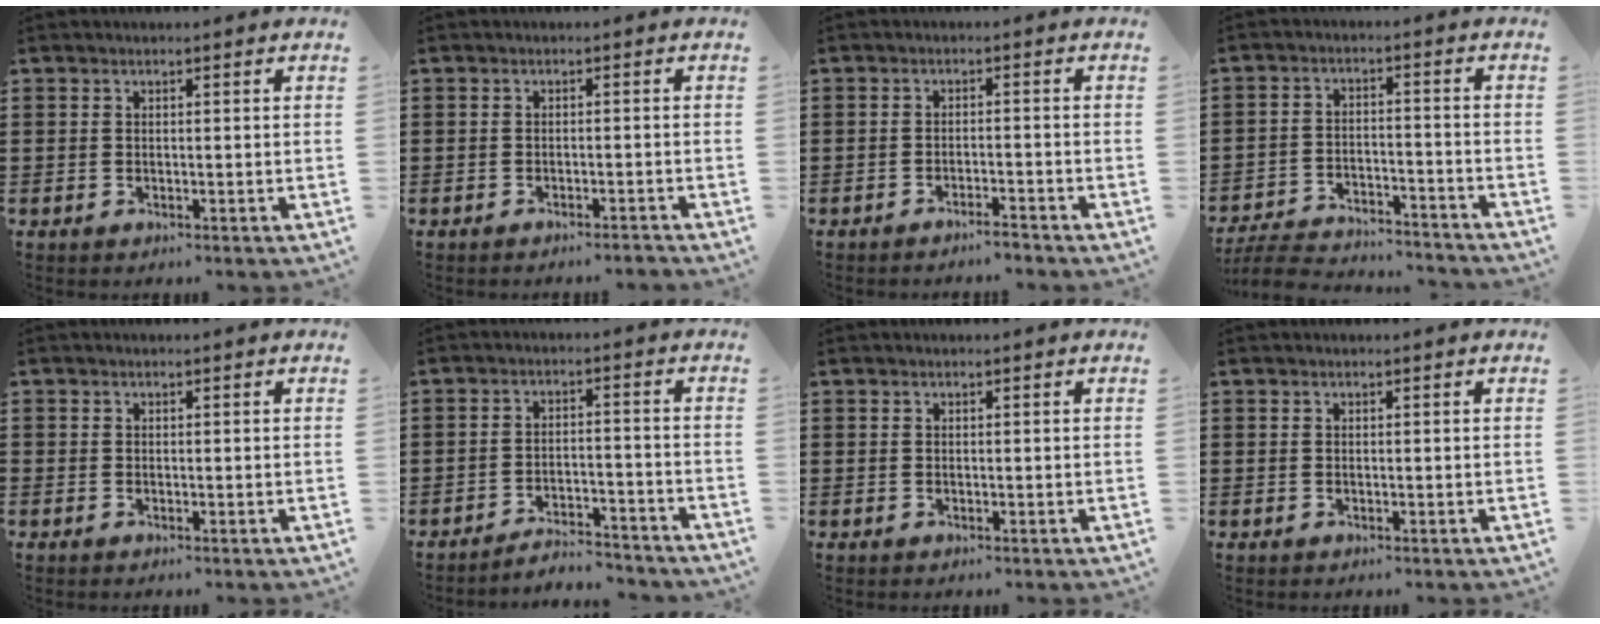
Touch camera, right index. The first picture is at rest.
{"total": 1.3, "force": [-1.2, -0.1, 0.3], "torque": [-0.007, 0.003, -0.025]}
{"total": 2.1, "force": [-2.1, 0.0, 0.6], "torque": [-0.013, 0.000, -0.042]}
{"total": 6.0, "force": [-5.8, 0.7, 1.1], "torque": [-0.034, 0.005, -0.119]}
{"total": 0.0}
{"total": 4.1, "force": [-4.0, 0.3, 0.5], "torque": [-0.013, 0.006, -0.085]}
{"total": 0.0}
{"total": 0.0}